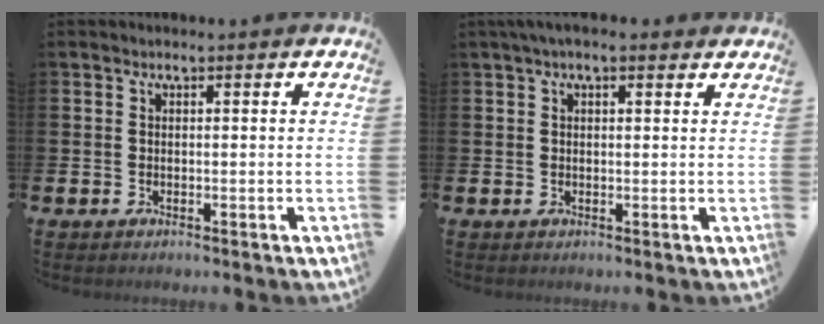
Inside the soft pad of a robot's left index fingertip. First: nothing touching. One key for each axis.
{"total": 2.2, "fx": 1.6, "fy": 0.6, "fz": 1.3, "tx": -0.025, "ty": 0.006, "tz": 0.027}